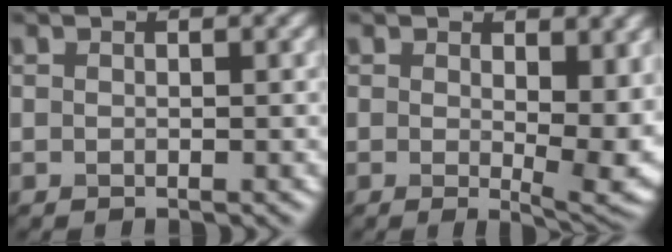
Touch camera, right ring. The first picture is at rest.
{"total": 6.7, "force": [0.7, 2.7, 6.1], "torque": [-0.083, -0.016, 0.016]}